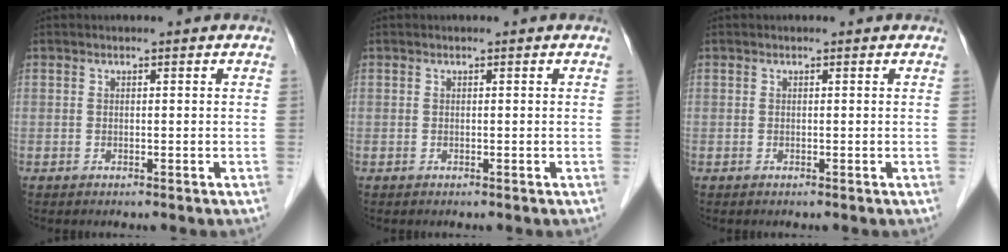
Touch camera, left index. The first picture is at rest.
{"total": 0.0}
{"total": 0.0}